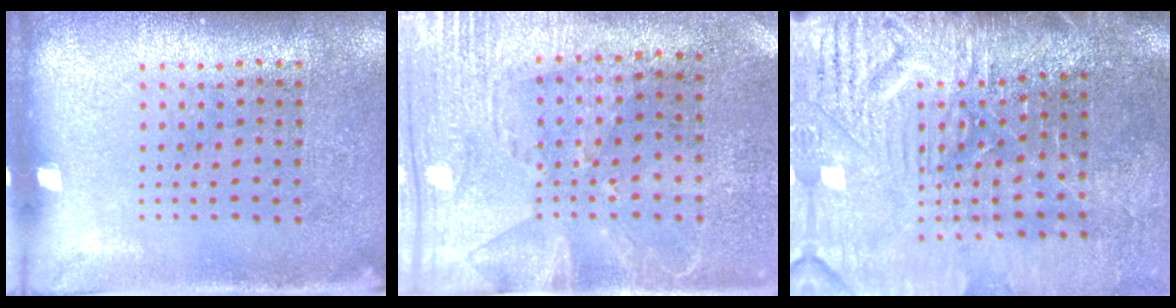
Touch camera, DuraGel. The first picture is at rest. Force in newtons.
{"total": 2.8, "press": 2.3, "slide": 1.5}
{"total": 4.8, "press": 4.1, "slide": 2.5}